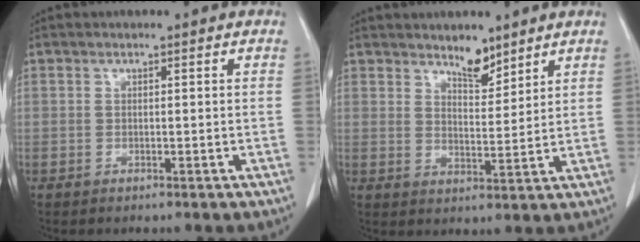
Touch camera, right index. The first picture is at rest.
{"total": 4.4, "force": [3.7, 1.5, 1.8], "torque": [-0.031, -0.009, 0.064]}